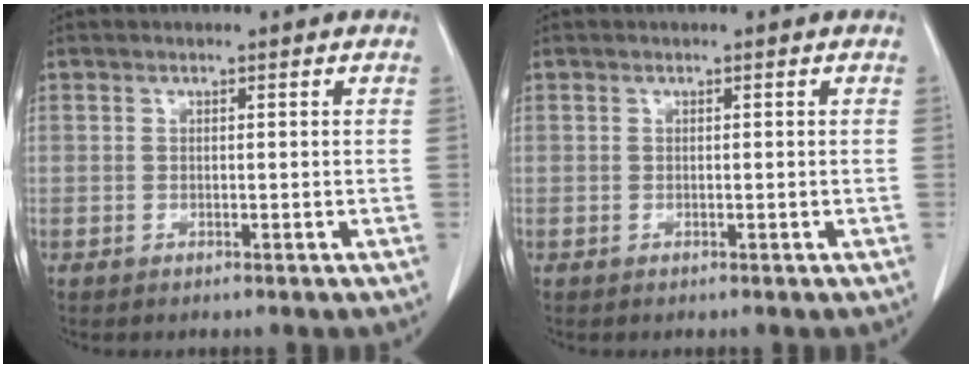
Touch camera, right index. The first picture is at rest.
{"total": 0.0}